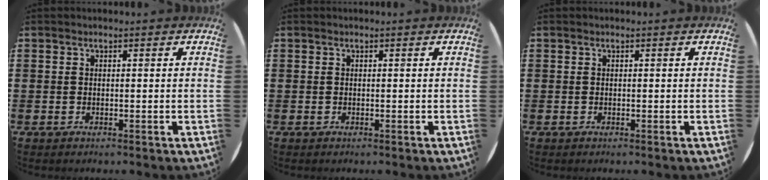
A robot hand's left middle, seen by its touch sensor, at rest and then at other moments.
{"total": 0.0}
{"total": 0.0}